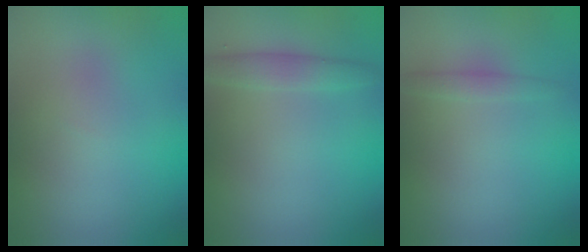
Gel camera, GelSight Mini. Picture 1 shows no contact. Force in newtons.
{"total": 1.7, "press": 1.7, "slide": 0.1}
{"total": 0.8, "press": 0.8, "slide": 0.0}